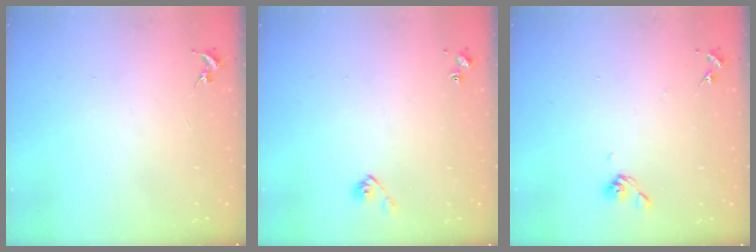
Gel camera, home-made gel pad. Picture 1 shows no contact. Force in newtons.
{"total": 5.2, "press": 5.1, "slide": 0.6}
{"total": 4.8, "press": 4.7, "slide": 0.8}